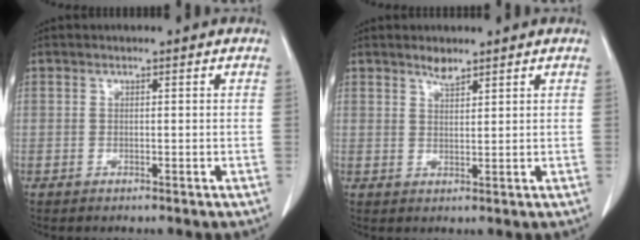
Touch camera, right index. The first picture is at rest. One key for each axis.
{"total": 2.0, "fx": 1.8, "fy": 0.4, "fz": 0.8, "tx": -0.018, "ty": -0.001, "tz": 0.035}